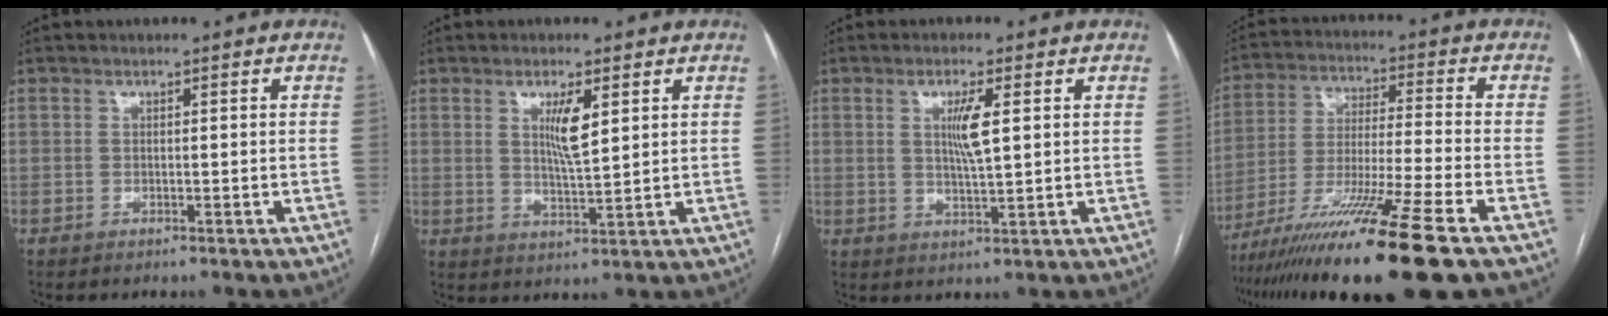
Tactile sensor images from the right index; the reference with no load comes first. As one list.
[{"total": 5.1, "force": [1.9, 0.5, 4.7], "torque": [-0.087, -0.009, 0.037]}, {"total": 4.9, "force": [1.2, 0.3, 4.7], "torque": [-0.088, -0.004, 0.024]}, {"total": 18.9, "force": [-12.7, -1.0, 14.0], "torque": [-0.242, -0.046, -0.223]}]